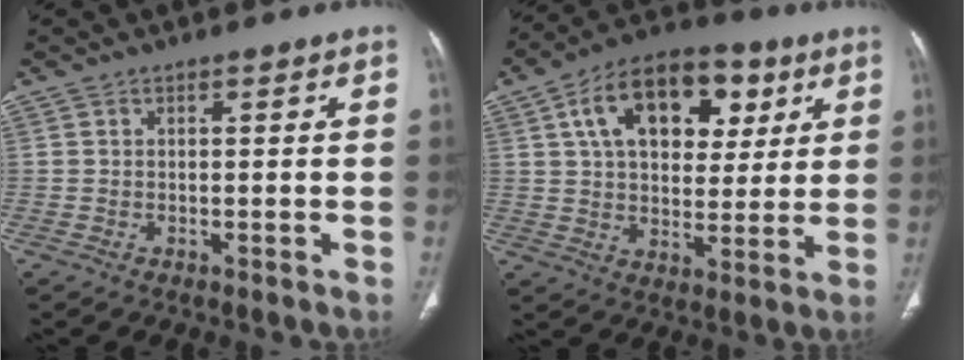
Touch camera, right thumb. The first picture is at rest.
{"total": 18.9, "force": [7.0, 11.8, 13.0], "torque": [-0.172, -0.001, 0.108]}